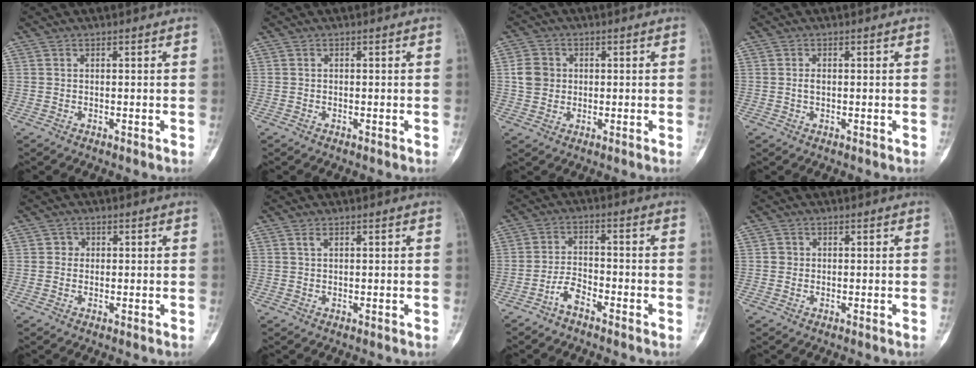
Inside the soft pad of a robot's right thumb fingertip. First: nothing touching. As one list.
[{"total": 0.0}, {"total": 4.9, "force": [0.3, 4.4, 2.1], "torque": [-0.027, 0.006, 0.001]}, {"total": 1.2, "force": [0.0, 0.7, 0.9], "torque": [-0.018, 0.001, 0.000]}, {"total": 1.4, "force": [0.1, 1.4, 0.3], "torque": [0.005, 0.004, -0.002]}, {"total": 0.7, "force": [0.4, 0.3, 0.5], "torque": [-0.012, 0.004, 0.009]}, {"total": 4.0, "force": [-3.0, 1.5, 2.2], "torque": [-0.044, 0.028, -0.060]}, {"total": 1.0, "force": [0.0, 0.9, 0.3], "torque": [0.000, 0.002, -0.001]}]